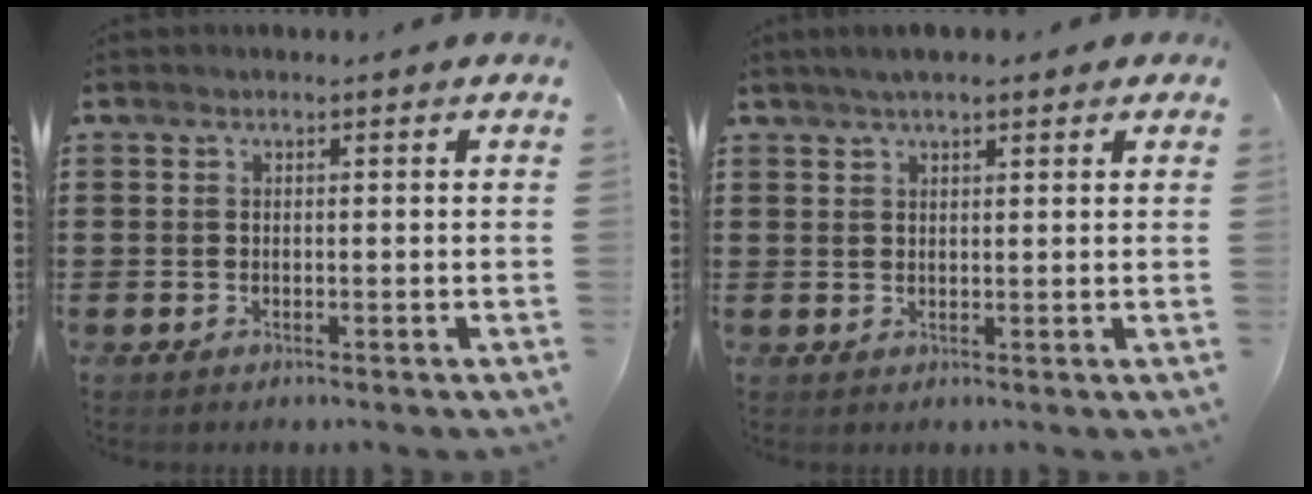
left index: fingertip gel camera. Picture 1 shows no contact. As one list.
[{"total": 2.8, "force": [2.1, 0.8, 1.8], "torque": [-0.038, 0.008, 0.037]}]